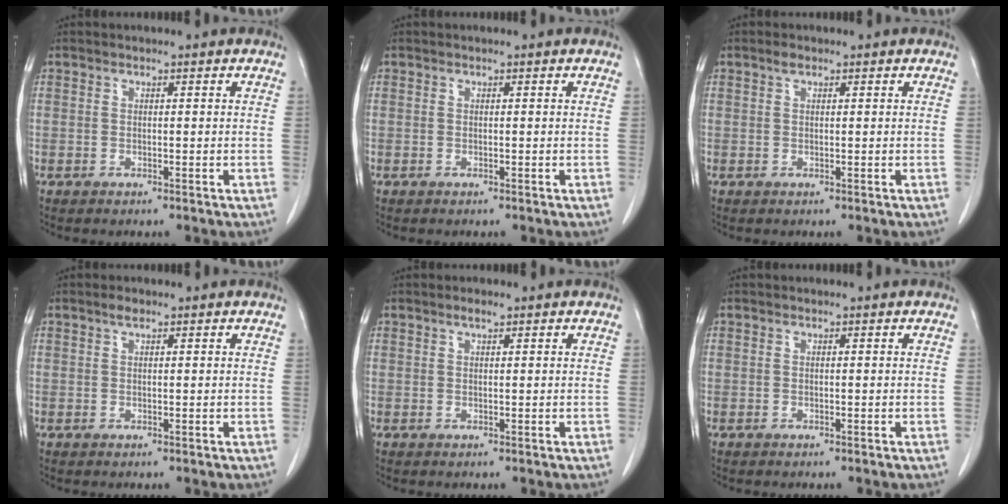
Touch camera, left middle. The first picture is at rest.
{"total": 0.0}
{"total": 0.9, "force": [0.6, 0.4, 0.5], "torque": [-0.010, 0.006, 0.009]}
{"total": 1.0, "force": [0.7, 0.3, 0.7], "torque": [-0.016, 0.005, 0.013]}
{"total": 1.1, "force": [0.8, 0.2, 0.8], "torque": [-0.018, 0.002, 0.015]}
{"total": 0.0}